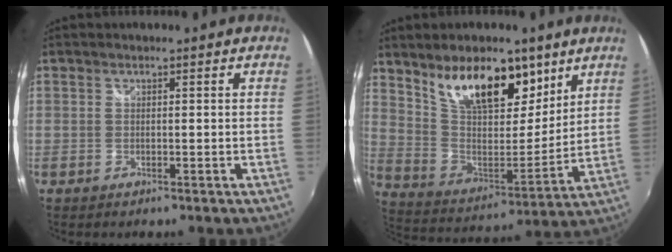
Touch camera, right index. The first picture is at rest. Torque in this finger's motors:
{"motor_torque": [1.16, 0.98, 0.36, 0.11]}